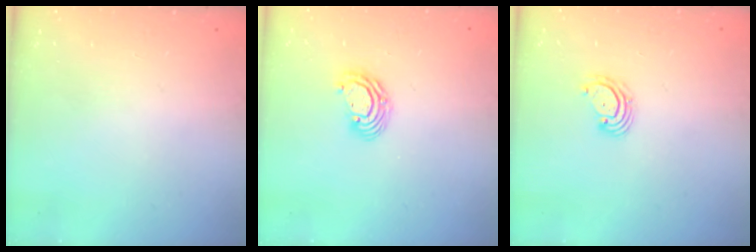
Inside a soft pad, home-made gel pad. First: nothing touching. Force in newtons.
{"total": 6.2, "press": 6.2, "slide": 0.4}
{"total": 2.9, "press": 2.9, "slide": 0.1}